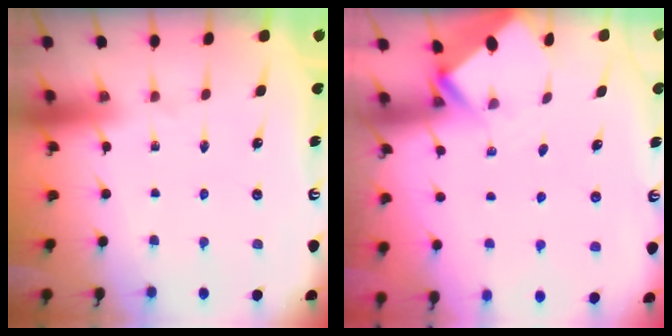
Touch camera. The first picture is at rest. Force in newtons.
{"total": 2.5, "press": 2.5, "slide": 0.2}